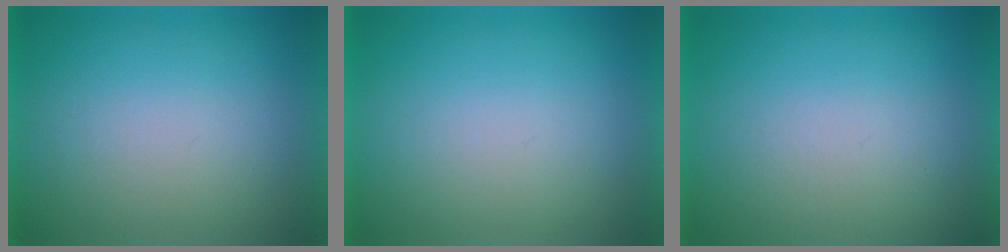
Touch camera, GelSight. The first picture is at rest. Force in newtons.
{"total": 0.0}
{"total": 1.7}